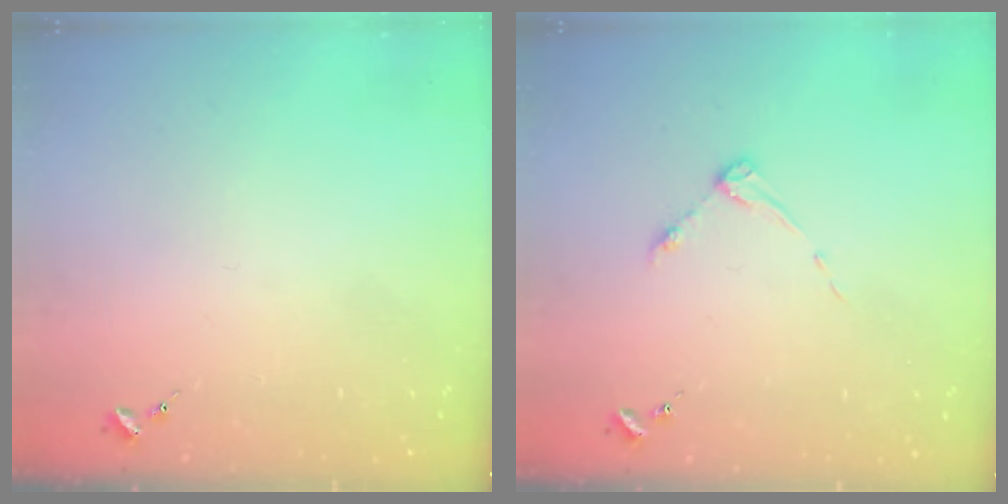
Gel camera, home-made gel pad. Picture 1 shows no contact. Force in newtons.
{"total": 3.7, "press": 3.7, "slide": 0.4}